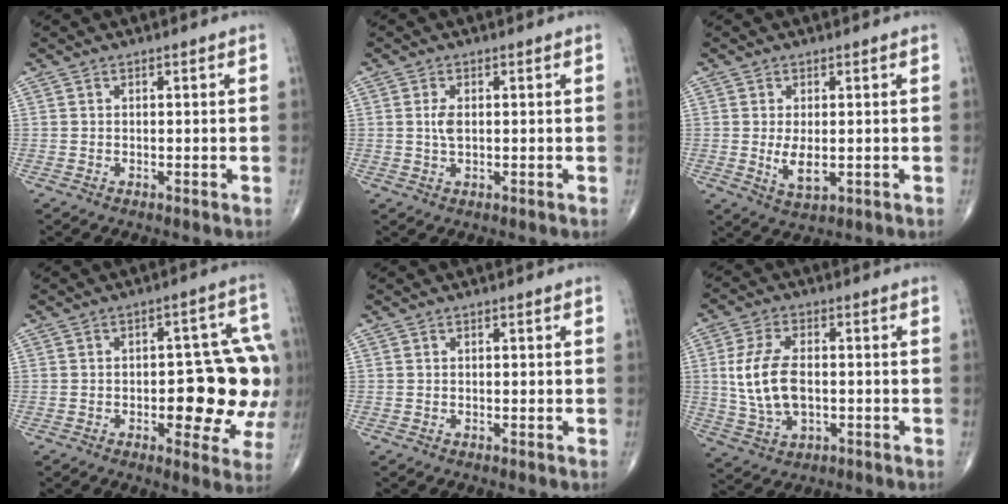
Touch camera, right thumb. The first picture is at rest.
{"total": 2.5, "force": [0.3, 1.3, 2.2], "torque": [-0.048, -0.001, 0.005]}
{"total": 4.5, "force": [-0.4, 2.2, 4.0], "torque": [-0.071, -0.013, -0.001]}
{"total": 15.8, "force": [-1.3, 6.3, 14.4], "torque": [-0.153, 0.019, -0.010]}
{"total": 0.5, "force": [0.1, 0.3, 0.5], "torque": [-0.006, 0.000, 0.001]}
{"total": 10.8, "force": [-0.1, 6.3, 8.7], "torque": [-0.175, 0.003, 0.003]}